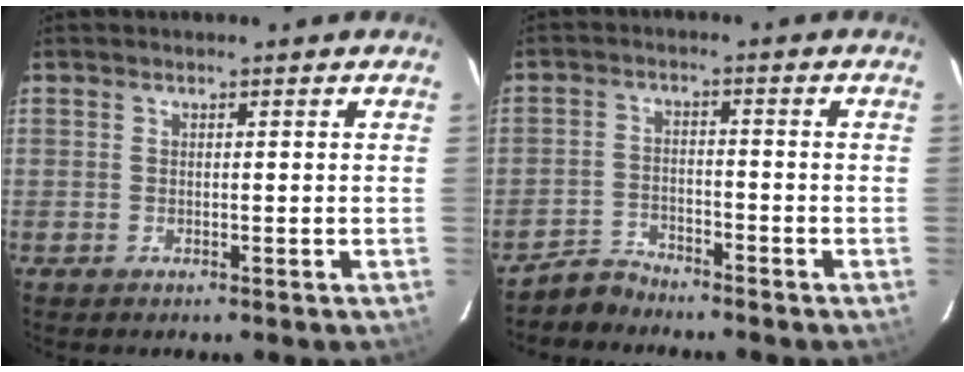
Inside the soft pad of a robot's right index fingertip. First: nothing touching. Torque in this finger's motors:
{"motor_torque": [0.28, 0.23, -0.02, -0.06]}